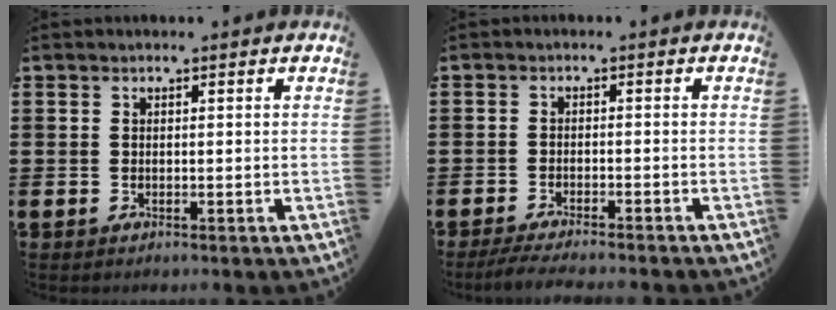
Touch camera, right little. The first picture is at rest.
{"total": 2.3, "force": [-2.1, -0.1, 1.0], "torque": [-0.014, 0.001, -0.039]}